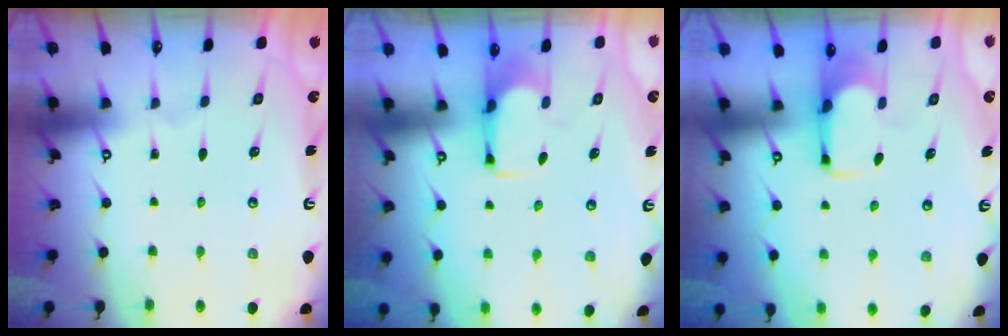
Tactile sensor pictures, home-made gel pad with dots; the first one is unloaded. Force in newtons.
{"total": 2.7, "press": 2.6, "slide": 0.9}
{"total": 1.9, "press": 1.7, "slide": 0.9}